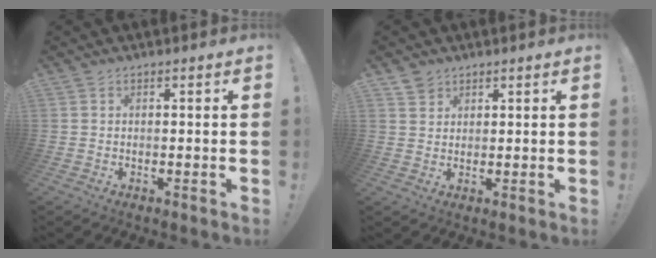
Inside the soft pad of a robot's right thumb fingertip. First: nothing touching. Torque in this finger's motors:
{"motor_torque": [0.36, 0.75, 0.35, -0.06, -0.09]}